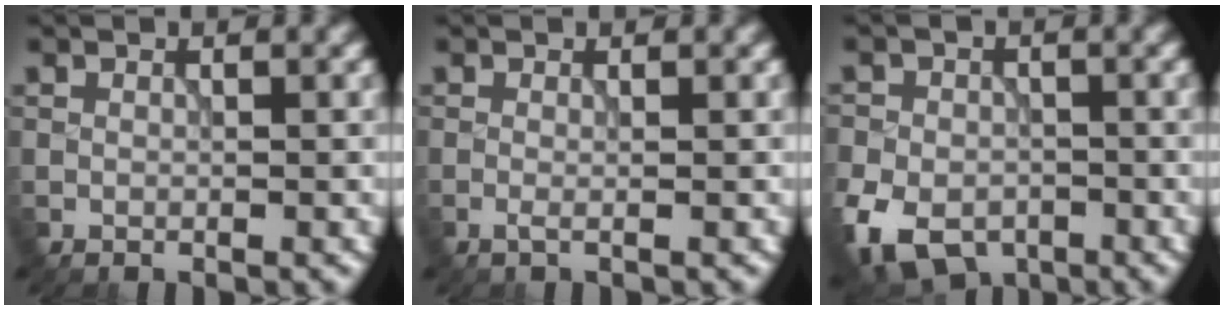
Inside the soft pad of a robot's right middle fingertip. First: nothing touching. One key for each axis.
{"total": 0.6, "fx": -0.2, "fy": -0.1, "fz": 0.5, "tx": -0.011, "ty": -0.004, "tz": -0.004}
{"total": 10.0, "fx": -5.0, "fy": 7.1, "fz": 5.0, "tx": -0.102, "ty": -0.041, "tz": -0.091}